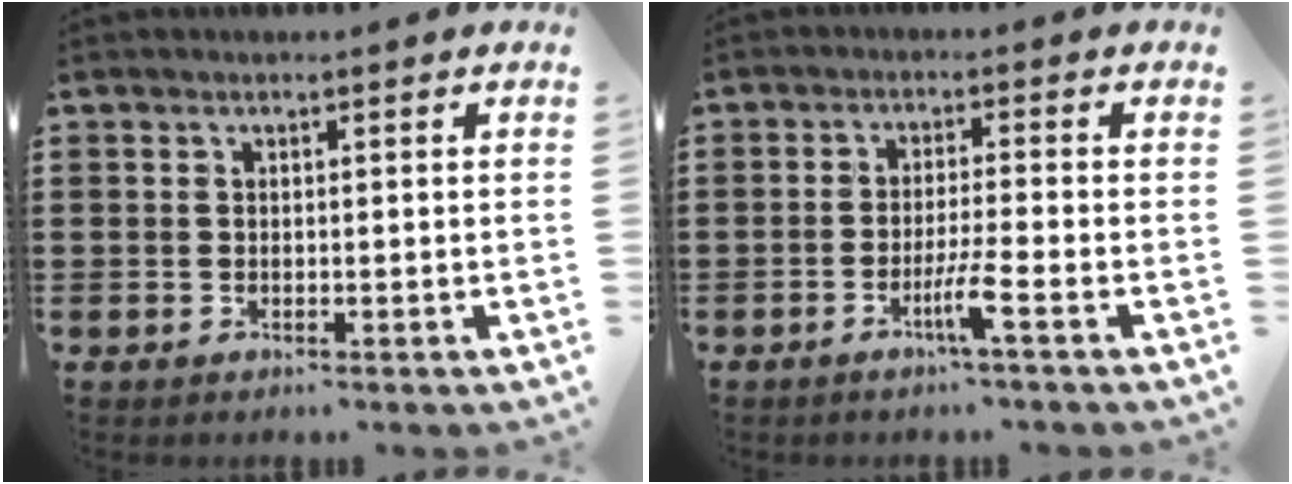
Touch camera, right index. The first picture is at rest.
{"total": 4.2, "force": [-2.4, -0.4, 3.4], "torque": [-0.063, -0.011, -0.044]}